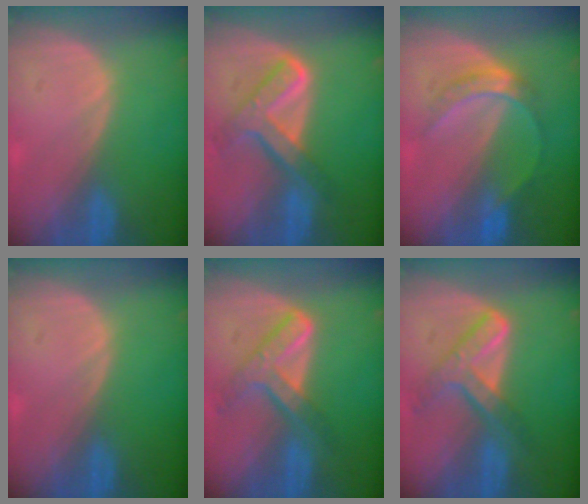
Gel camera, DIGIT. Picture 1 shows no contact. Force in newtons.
{"total": 7.7, "press": 6.5, "slide": 4.1}
{"total": 5.0, "press": 5.0, "slide": 0.8}
{"total": 0.0}
{"total": 7.1, "press": 6.1, "slide": 3.7}
{"total": 7.1, "press": 6.1, "slide": 3.7}